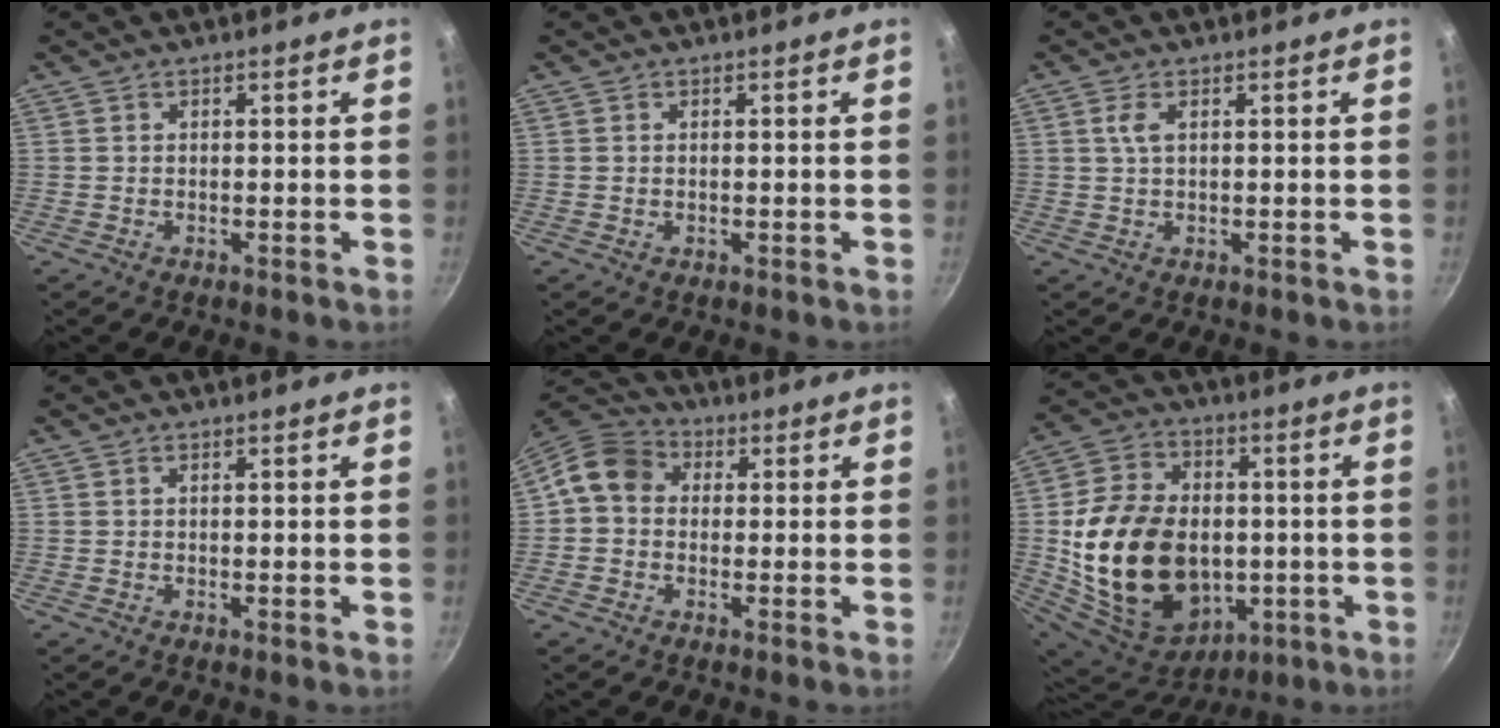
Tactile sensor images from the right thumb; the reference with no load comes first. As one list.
[{"total": 0.0}, {"total": 2.5, "force": [0.8, 1.1, 2.1], "torque": [-0.043, -0.001, 0.017]}, {"total": 0.0}, {"total": 7.7, "force": [0.6, 6.5, 4.1], "torque": [-0.056, 0.021, -0.012]}, {"total": 25.4, "force": [-1.7, 18.4, 17.4], "torque": [-0.300, 0.011, -0.011]}]